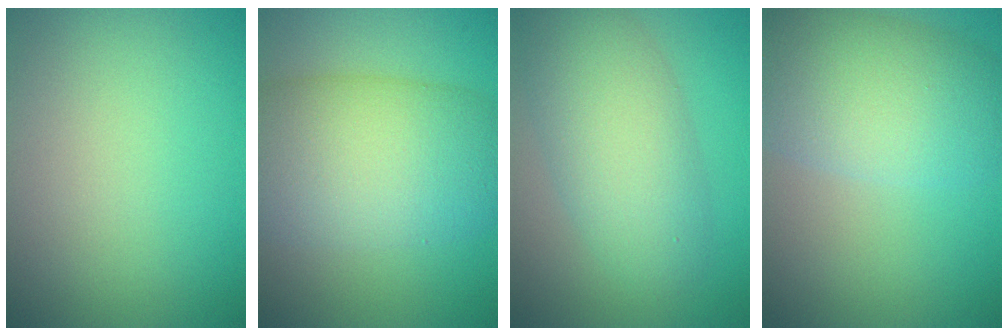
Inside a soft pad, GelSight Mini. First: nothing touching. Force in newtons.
{"total": 11.2, "press": 11.2, "slide": 0.6}
{"total": 6.5, "press": 6.5, "slide": 0.3}
{"total": 8.5, "press": 8.5, "slide": 0.2}